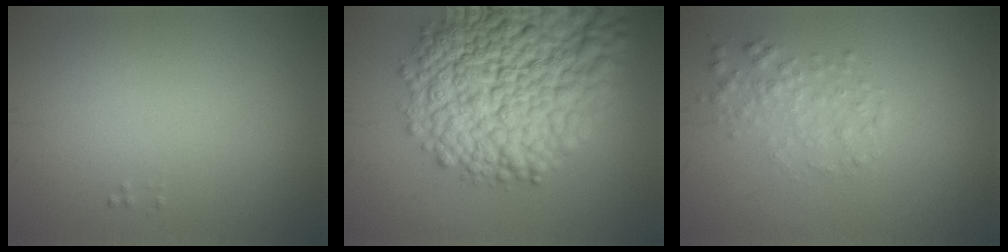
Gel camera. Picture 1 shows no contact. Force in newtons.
{"total": 15.8, "press": 15.8, "slide": 0.7}
{"total": 2.1, "press": 2.1, "slide": 0.0}